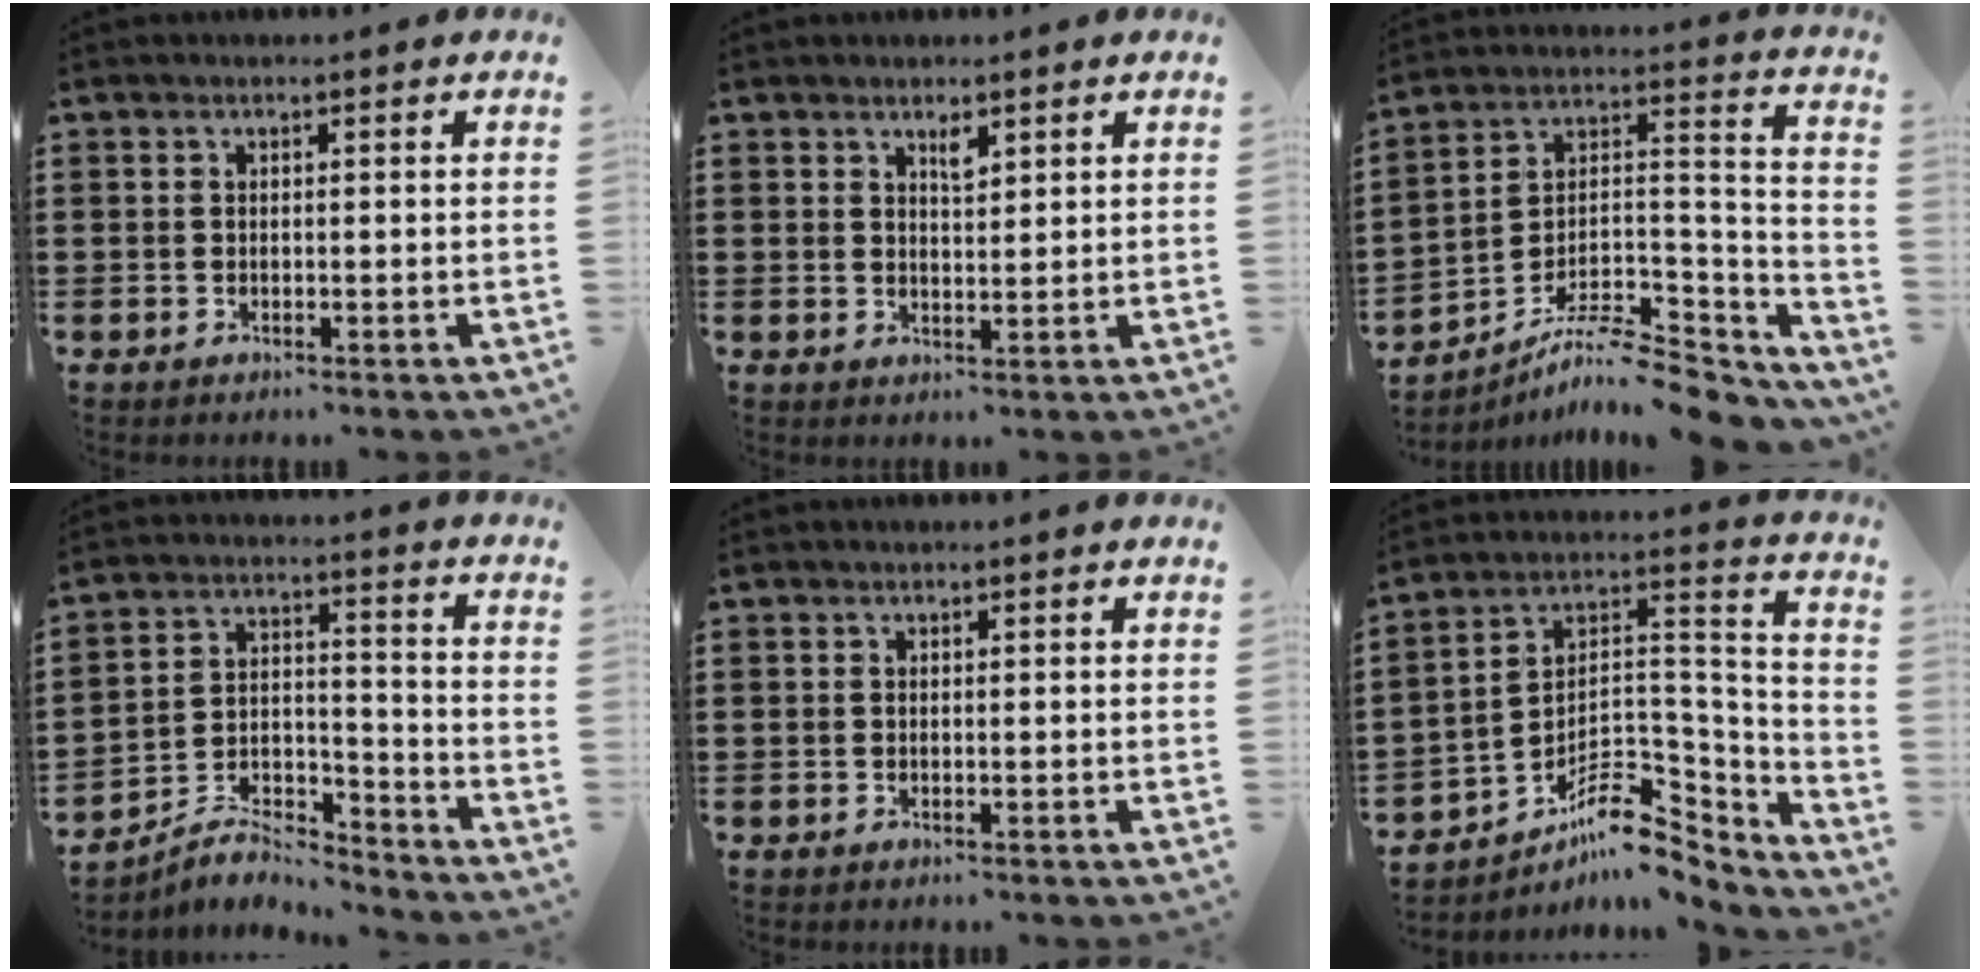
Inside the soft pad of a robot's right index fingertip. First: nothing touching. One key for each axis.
{"total": 2.2, "fx": 1.6, "fy": 0.7, "fz": 1.3, "tx": -0.020, "ty": 0.000, "tz": 0.027}
{"total": 9.6, "fx": -8.3, "fy": 2.1, "fz": 4.3, "tx": -0.066, "ty": 0.015, "tz": -0.162}
{"total": 6.6, "fx": -6.2, "fy": 1.2, "fz": 1.7, "tx": -0.031, "ty": 0.009, "tz": -0.121}
{"total": 0.0}
{"total": 9.2, "fx": -6.2, "fy": 4.5, "fz": 5.2, "tx": -0.082, "ty": 0.000, "tz": -0.115}